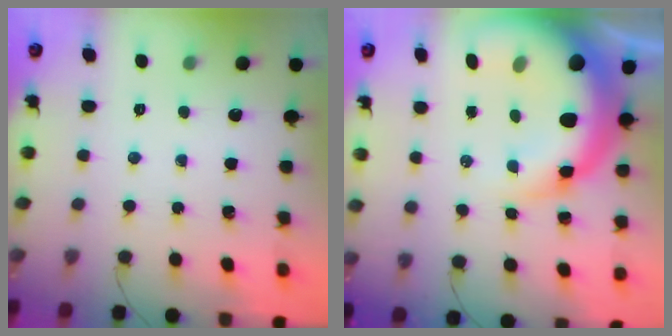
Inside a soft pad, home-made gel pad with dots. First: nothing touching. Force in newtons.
{"total": 21.3, "press": 20.7, "slide": 5.4}